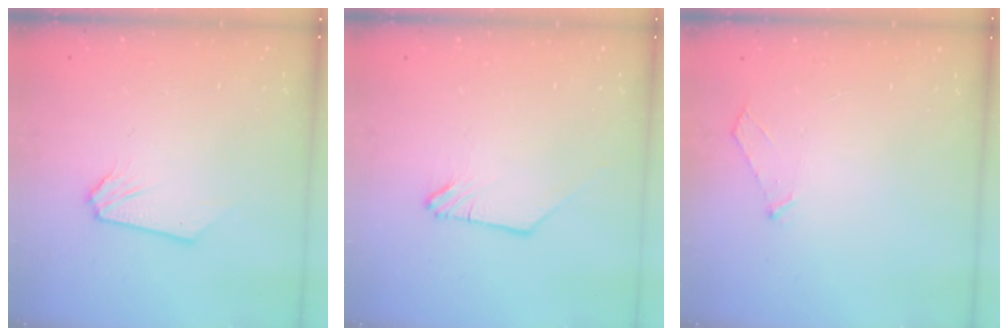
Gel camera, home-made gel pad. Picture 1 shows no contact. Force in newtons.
{"total": 0.0}
{"total": 3.9, "press": 3.9, "slide": 0.5}